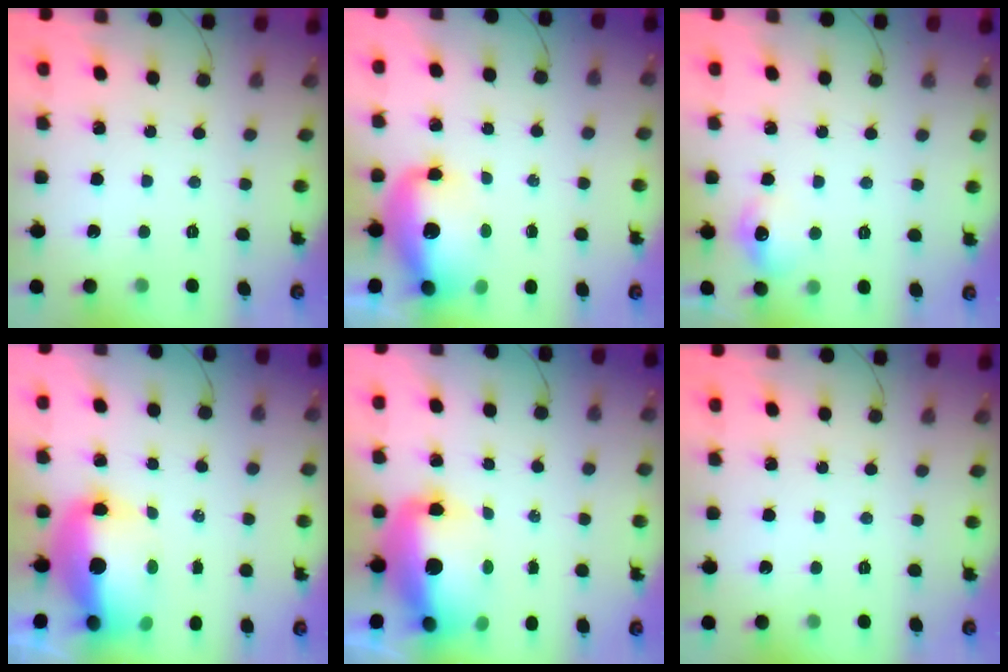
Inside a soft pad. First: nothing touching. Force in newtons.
{"total": 11.9, "press": 11.5, "slide": 2.8}
{"total": 7.8, "press": 7.7, "slide": 0.8}
{"total": 13.7, "press": 13.3, "slide": 3.3}
{"total": 14.1, "press": 13.6, "slide": 3.7}
{"total": 0.0}